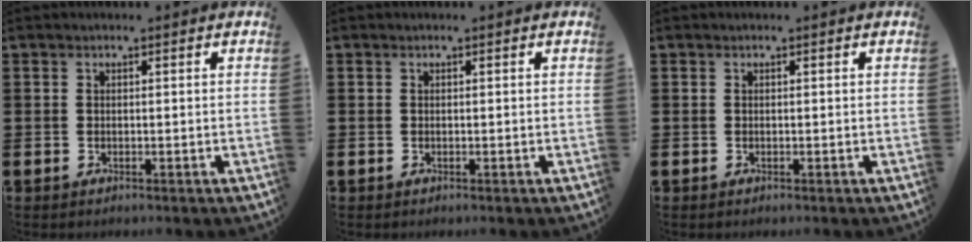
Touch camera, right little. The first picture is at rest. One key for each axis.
{"total": 0.0}
{"total": 0.0}